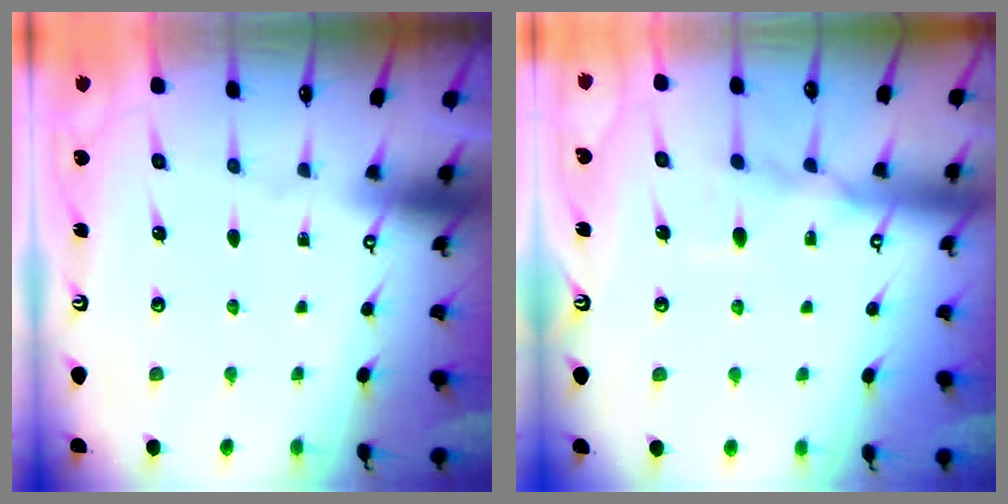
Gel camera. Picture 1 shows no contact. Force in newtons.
{"total": 9.4, "press": 9.3, "slide": 0.8}